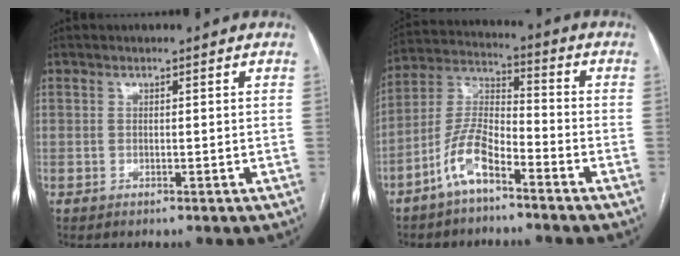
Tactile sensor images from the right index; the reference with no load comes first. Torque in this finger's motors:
{"motor_torque": [0.26, -0.20, 0.10, 0.03]}